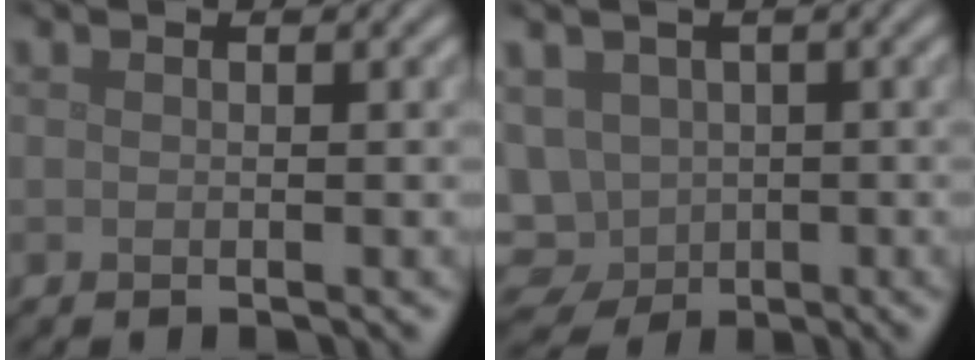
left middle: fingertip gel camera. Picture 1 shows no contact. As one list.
[{"total": 7.7, "force": [-1.7, 6.7, 3.4], "torque": [-0.070, -0.014, -0.035]}]